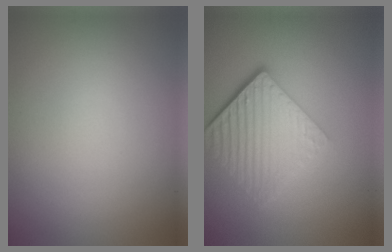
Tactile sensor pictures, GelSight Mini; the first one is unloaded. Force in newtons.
{"total": 6.3, "press": 4.2, "slide": 4.7}